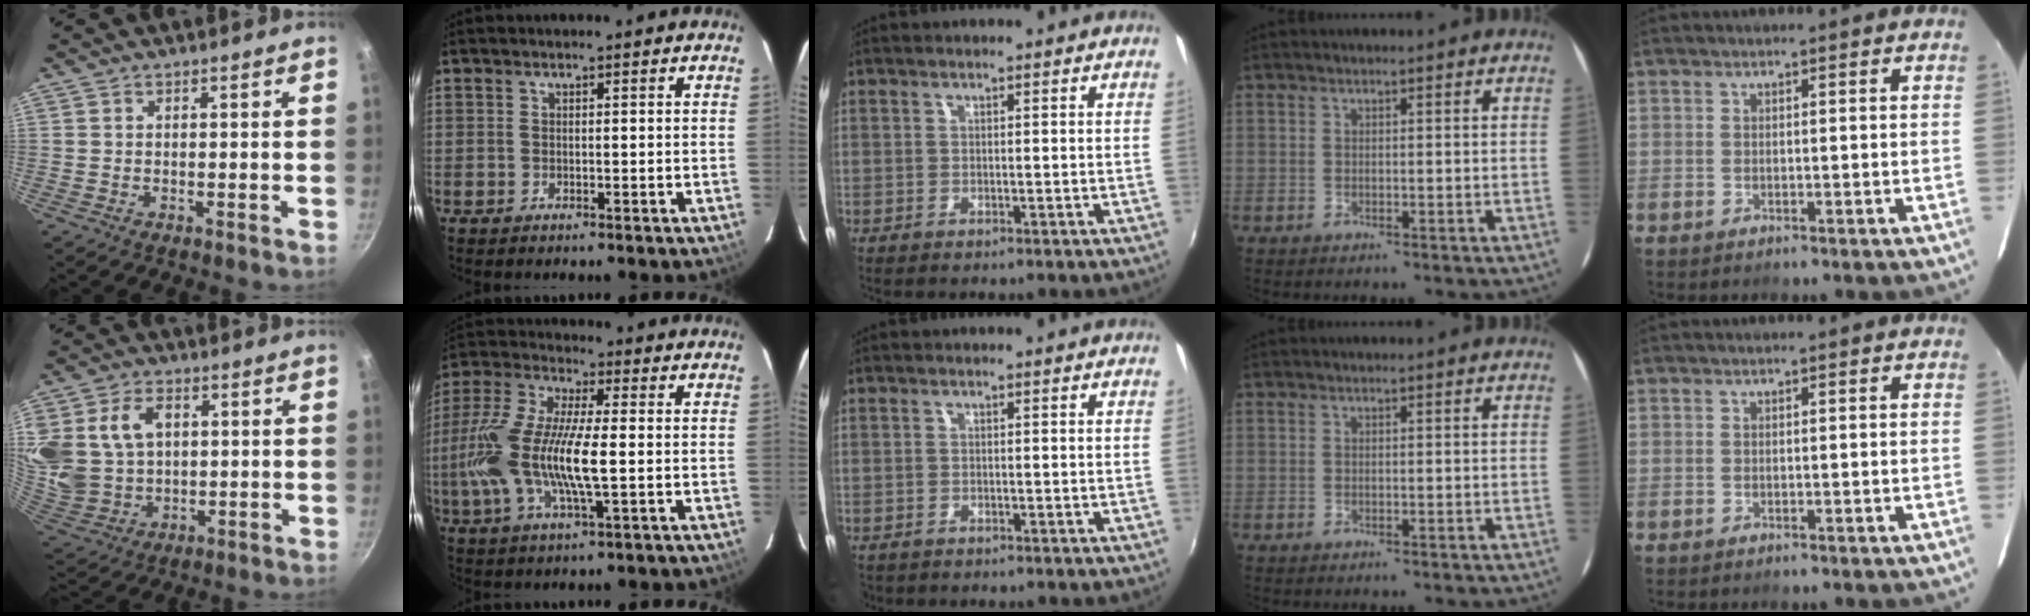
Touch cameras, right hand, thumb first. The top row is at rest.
{"thumb": {"total": 17.5, "force": [4.0, 13.5, 10.3], "torque": [-0.216, -0.002, 0.091]}, "index": {"total": 17.5, "force": [-2.1, 4.3, 16.8], "torque": [-0.338, -0.006, -0.046]}, "middle": {"total": 1.0, "force": [-0.7, 0.7, 0.2], "torque": [-0.009, -0.003, -0.011]}}